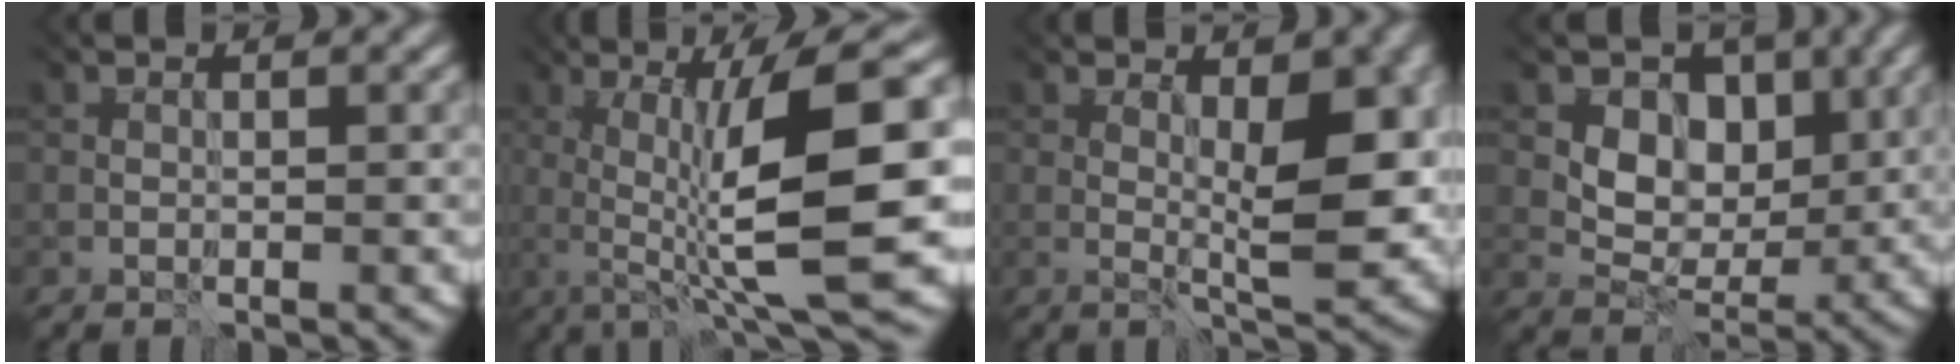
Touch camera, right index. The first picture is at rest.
{"total": 10.9, "force": [-1.7, 1.3, 10.6], "torque": [-0.154, 0.007, -0.009]}
{"total": 5.7, "force": [0.1, 1.6, 5.4], "torque": [-0.074, 0.001, 0.014]}
{"total": 5.1, "force": [0.8, 3.9, 3.2], "torque": [-0.049, -0.006, 0.017]}